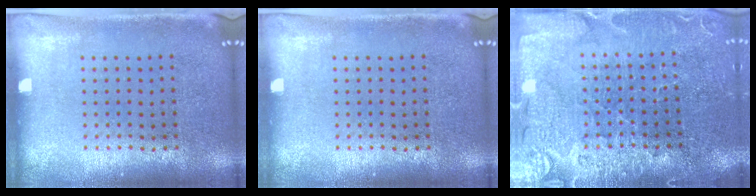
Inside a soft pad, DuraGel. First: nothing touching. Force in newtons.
{"total": 0.0}
{"total": 3.5, "press": 3.4, "slide": 0.9}